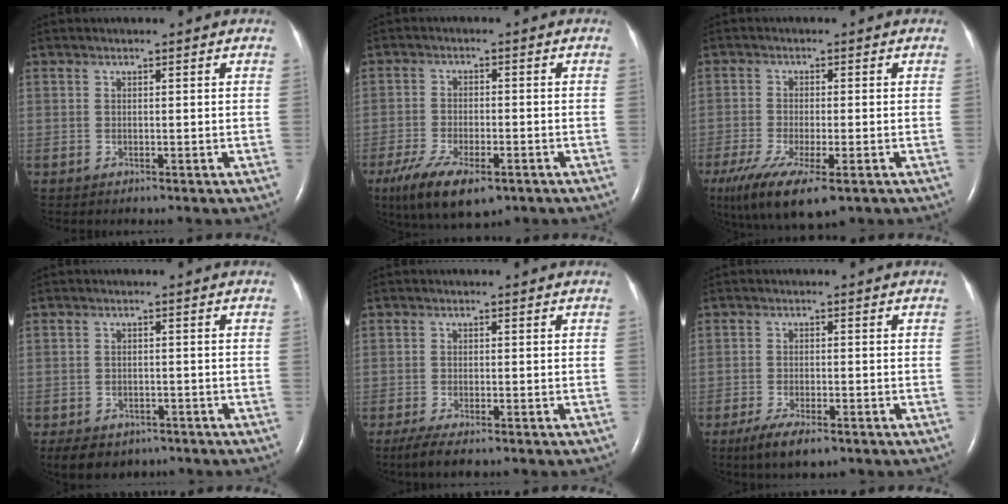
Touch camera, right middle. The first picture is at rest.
{"total": 10.9, "force": [-6.8, 4.0, 7.5], "torque": [-0.140, -0.018, -0.107]}
{"total": 12.8, "force": [-7.7, 3.8, 9.6], "torque": [-0.199, -0.040, -0.124]}
{"total": 10.3, "force": [-6.9, 6.5, 3.9], "torque": [-0.093, -0.004, -0.086]}
{"total": 4.5, "force": [-3.1, 1.1, 3.0], "torque": [-0.060, -0.012, -0.048]}
{"total": 5.7, "force": [-3.8, 1.6, 4.0], "torque": [-0.077, -0.012, -0.059]}